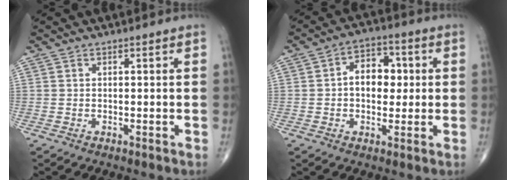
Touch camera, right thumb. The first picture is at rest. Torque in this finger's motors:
{"motor_torque": [-0.28, 0.38, 0.23, 0.12, 0.12]}